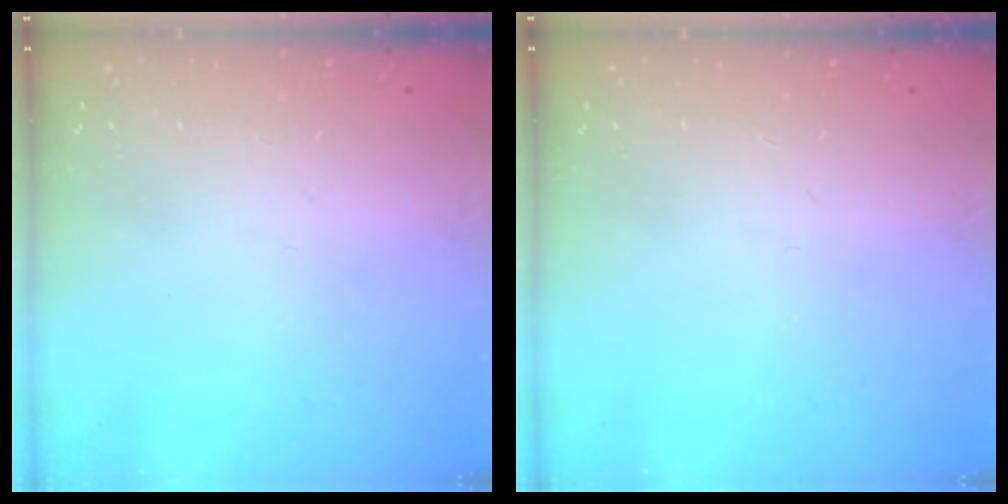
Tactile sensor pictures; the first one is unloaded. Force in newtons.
{"total": 0.0}